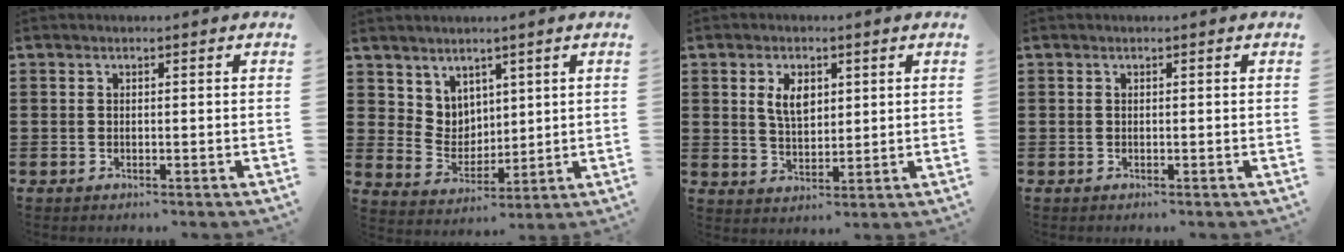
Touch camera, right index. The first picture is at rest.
{"total": 5.3, "force": [3.8, 3.6, 0.1], "torque": [-0.026, -0.006, 0.073]}
{"total": 4.9, "force": [1.8, 2.8, 3.6], "torque": [-0.072, 0.007, 0.029]}
{"total": 0.0}